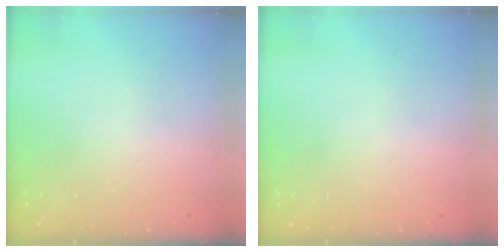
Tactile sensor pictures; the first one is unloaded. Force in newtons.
{"total": 0.0}